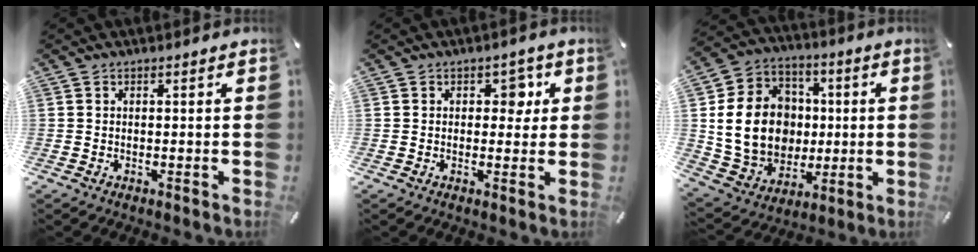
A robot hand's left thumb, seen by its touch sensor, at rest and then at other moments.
{"total": 4.4, "force": [1.2, 3.1, 2.9], "torque": [-0.017, -0.008, 0.007]}
{"total": 17.5, "force": [0.5, 15.5, 8.1], "torque": [-0.171, 0.010, 0.022]}